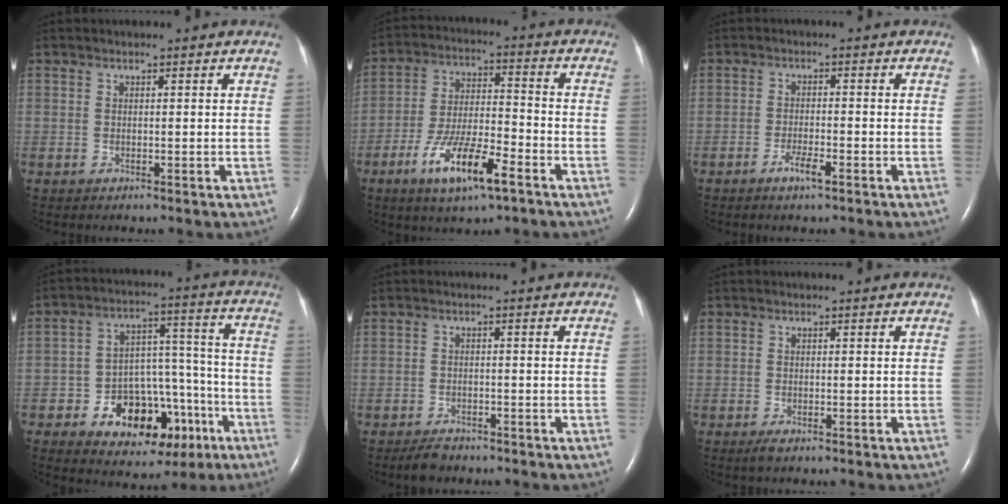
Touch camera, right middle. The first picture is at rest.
{"total": 11.7, "force": [-6.3, 2.4, 9.5], "torque": [-0.183, -0.008, -0.110]}
{"total": 2.8, "force": [-1.8, 0.3, 2.2], "torque": [-0.043, -0.001, -0.031]}
{"total": 15.0, "force": [-7.1, 8.9, 9.8], "torque": [-0.134, 0.040, -0.091]}
{"total": 2.7, "force": [-2.3, 1.0, 1.0], "torque": [-0.029, -0.003, -0.036]}
{"total": 1.1, "force": [-0.7, 0.2, 0.8], "torque": [-0.023, -0.005, -0.012]}